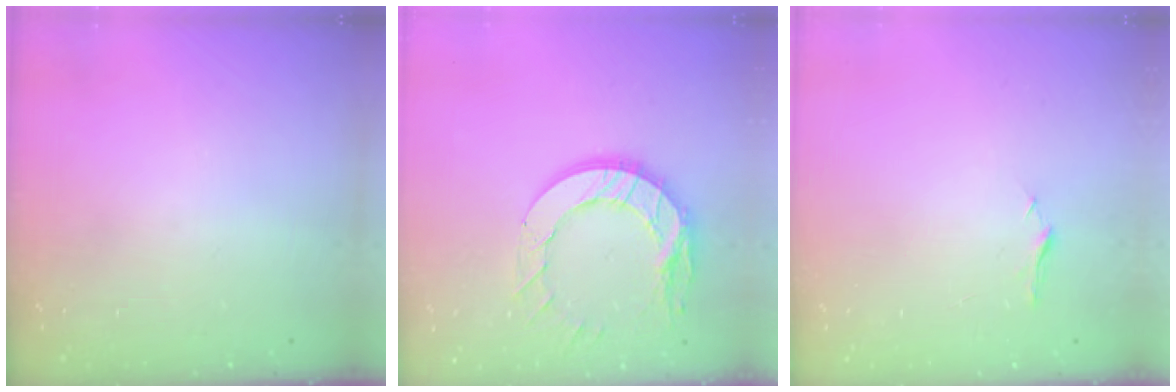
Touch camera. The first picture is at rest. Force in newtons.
{"total": 14.5, "press": 14.4, "slide": 1.2}
{"total": 5.0, "press": 5.0, "slide": 0.6}